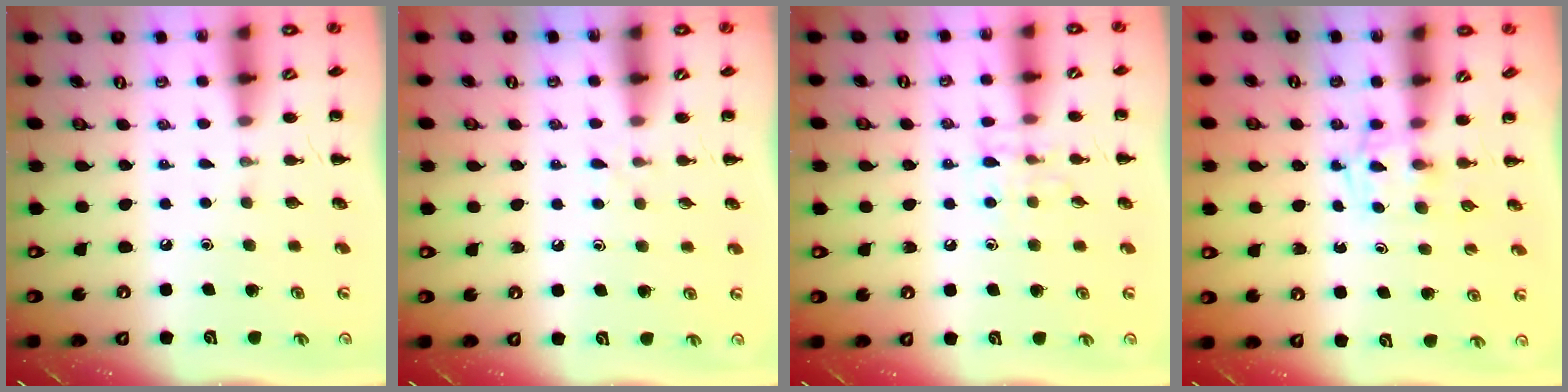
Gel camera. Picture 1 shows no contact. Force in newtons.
{"total": 3.7, "press": 3.4, "slide": 1.5}
{"total": 6.9, "press": 6.7, "slide": 1.4}
{"total": 2.5, "press": 2.2, "slide": 1.3}